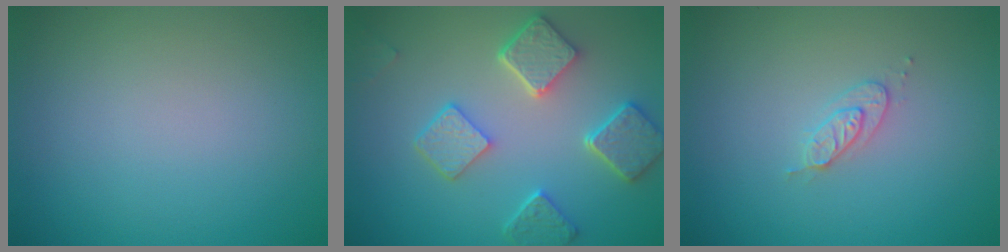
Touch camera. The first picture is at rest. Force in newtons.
{"total": 5.8, "press": 4.5, "slide": 3.6}
{"total": 1.7, "press": 1.6, "slide": 0.2}